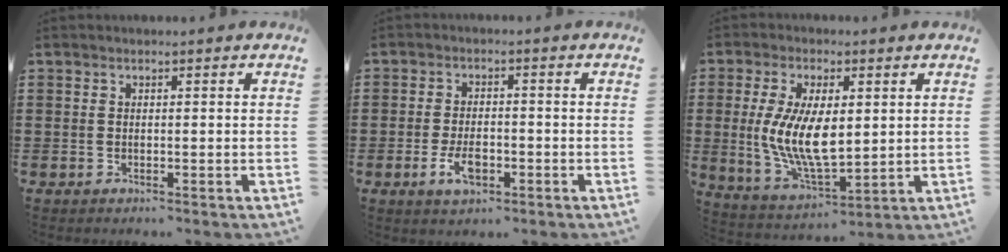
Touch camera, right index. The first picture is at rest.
{"total": 4.7, "force": [-1.8, 2.0, 3.8], "torque": [-0.086, -0.005, -0.035]}
{"total": 10.6, "force": [0.6, 4.9, 9.3], "torque": [-0.191, 0.002, 0.014]}